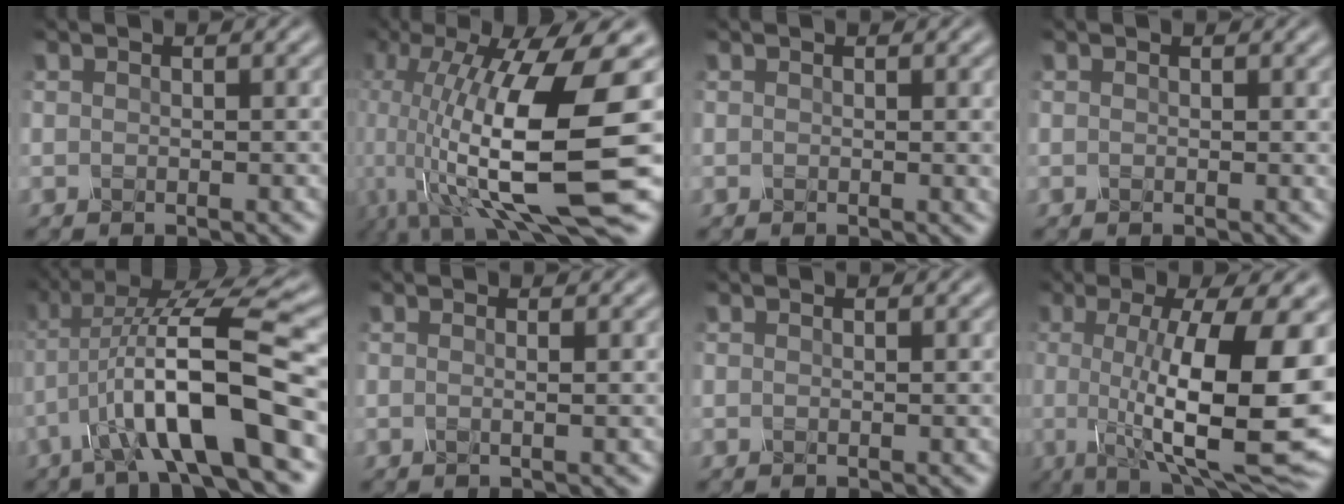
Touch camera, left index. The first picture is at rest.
{"total": 16.3, "force": [-1.1, 4.4, 15.6], "torque": [-0.298, 0.000, -0.007]}
{"total": 0.8, "force": [0.3, 0.3, 0.7], "torque": [-0.004, 0.000, 0.003]}
{"total": 0.0}
{"total": 10.9, "force": [-3.0, 2.4, 10.1], "torque": [-0.174, 0.013, -0.056]}
{"total": 1.4, "force": [0.1, 0.6, 1.2], "torque": [-0.013, -0.001, -0.018]}
{"total": 0.0}
{"total": 14.4, "force": [-0.5, 4.1, 13.8], "torque": [-0.183, -0.009, -0.009]}